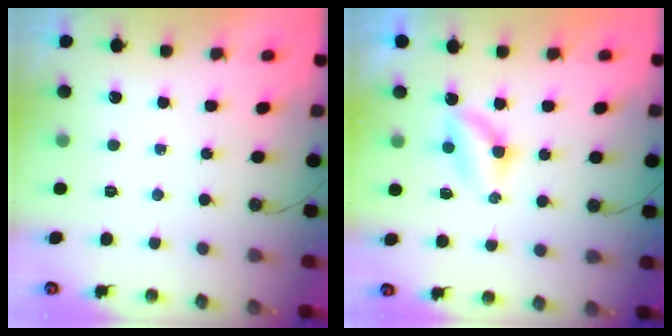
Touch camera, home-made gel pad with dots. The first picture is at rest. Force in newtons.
{"total": 3.4, "press": 3.4, "slide": 0.5}